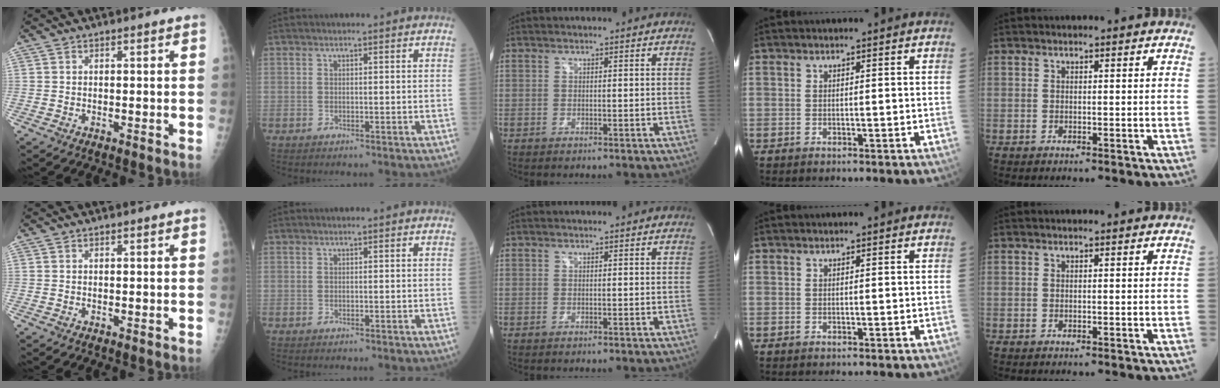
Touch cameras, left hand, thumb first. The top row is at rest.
{}